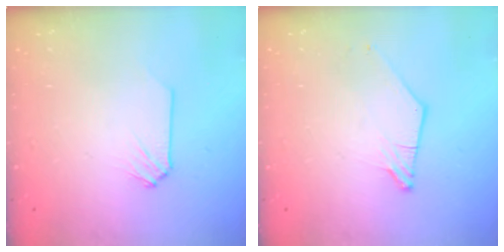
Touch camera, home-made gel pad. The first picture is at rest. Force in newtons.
{"total": 1.0, "press": 1.0, "slide": 0.1}